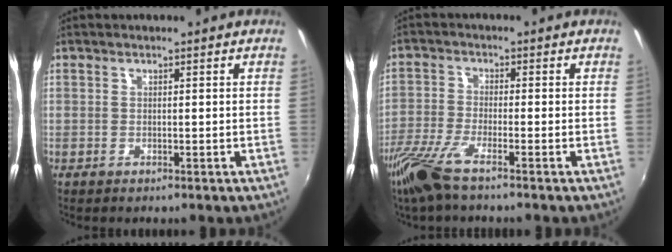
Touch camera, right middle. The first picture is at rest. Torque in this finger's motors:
{"motor_torque": [0.87, -0.79, 0.49, 0.12]}